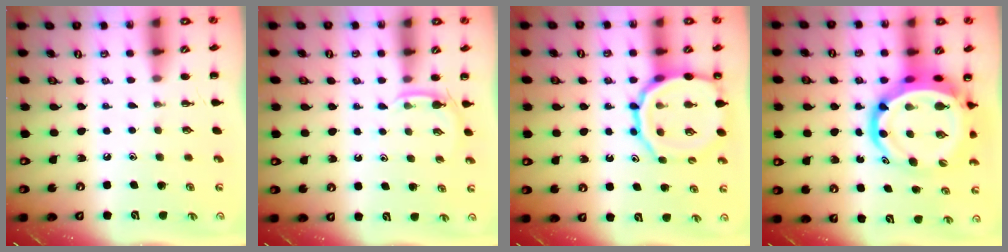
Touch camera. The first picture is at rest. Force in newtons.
{"total": 3.1, "press": 2.9, "slide": 1.1}
{"total": 15.4, "press": 15.2, "slide": 2.4}
{"total": 13.2, "press": 12.7, "slide": 3.6}